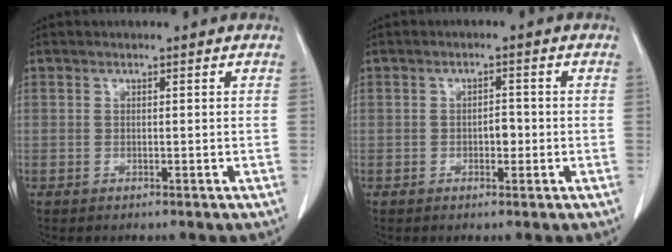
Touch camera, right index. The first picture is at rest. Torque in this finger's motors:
{"motor_torque": [0.33, -0.08, 0.00, 0.04]}